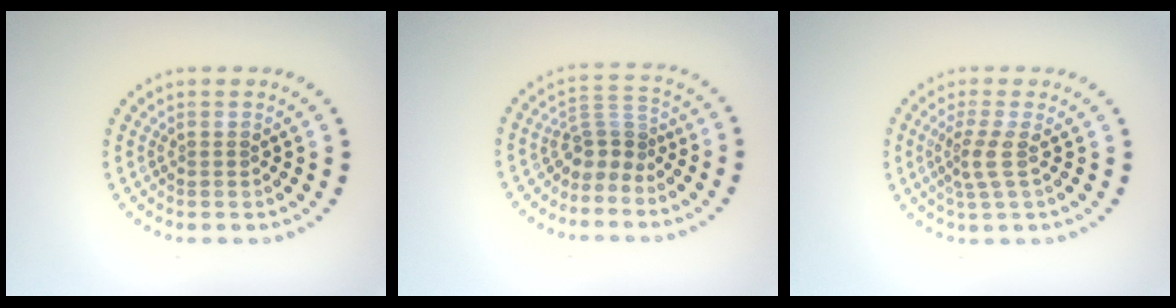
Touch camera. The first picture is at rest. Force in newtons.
{"total": 2.7, "press": 1.8, "slide": 2.0}
{"total": 2.4, "press": 1.7, "slide": 1.8}